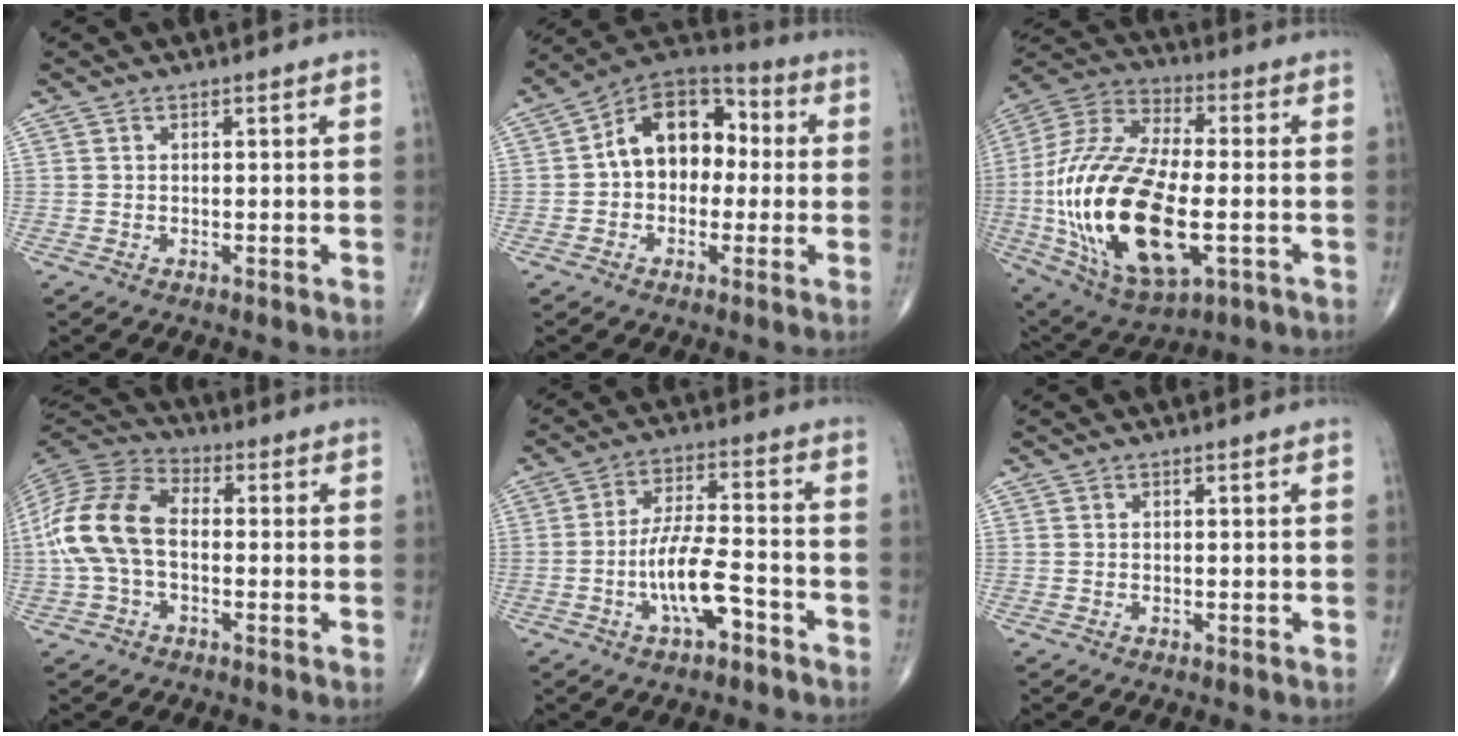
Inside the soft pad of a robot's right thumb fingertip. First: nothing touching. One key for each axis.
{"total": 14.1, "fx": 0.8, "fy": 10.0, "fz": 9.9, "tx": -0.113, "ty": 0.042, "tz": -0.004}
{"total": 28.7, "fx": -4.9, "fy": 13.7, "fz": 24.8, "tx": -0.530, "ty": -0.002, "tz": -0.072}
{"total": 14.4, "fx": -0.9, "fy": 8.9, "fz": 11.2, "tx": -0.237, "ty": 0.036, "tz": -0.025}
{"total": 10.0, "fx": -4.2, "fy": 3.4, "fz": 8.4, "tx": -0.160, "ty": 0.035, "tz": -0.075}
{"total": 0.0}